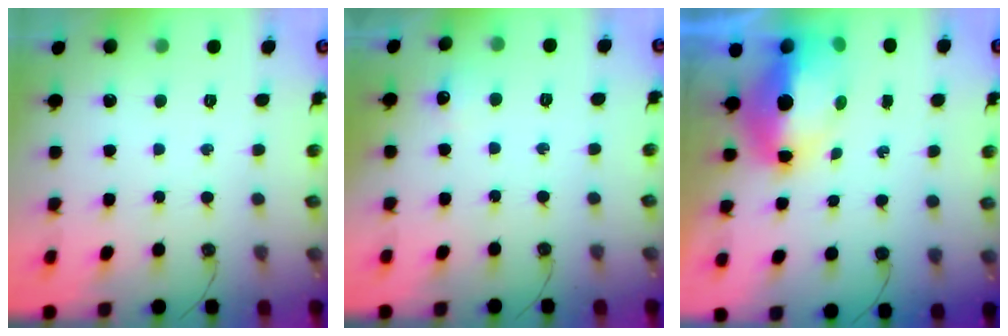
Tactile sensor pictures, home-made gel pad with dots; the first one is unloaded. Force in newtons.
{"total": 5.2, "press": 5.1, "slide": 0.7}
{"total": 10.4, "press": 10.3, "slide": 1.1}